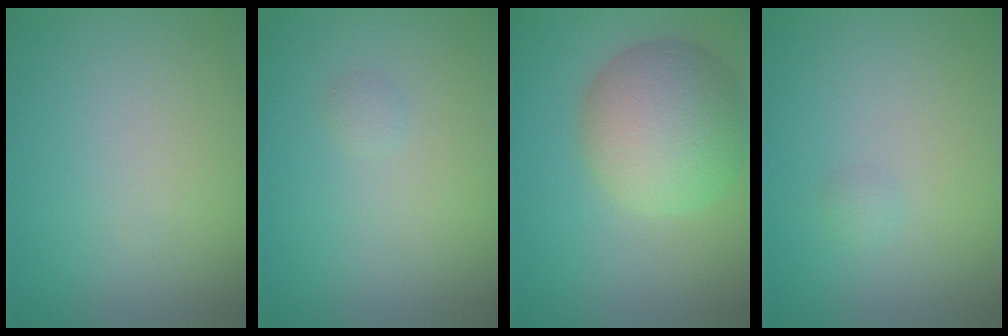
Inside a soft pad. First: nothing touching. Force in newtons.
{"total": 0.6, "press": 0.6, "slide": 0.1}
{"total": 8.0, "press": 8.0, "slide": 0.5}
{"total": 0.6, "press": 0.6, "slide": 0.0}